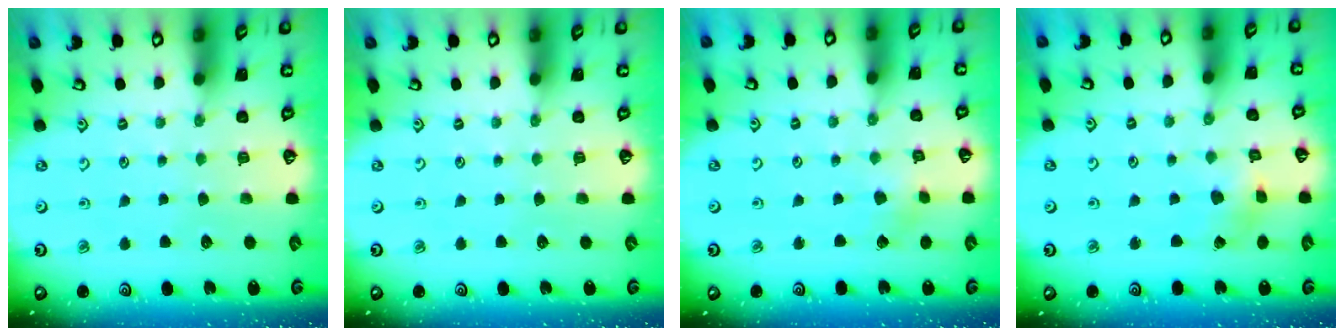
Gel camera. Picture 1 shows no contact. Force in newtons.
{"total": 0.0}
{"total": 2.9, "press": 2.9, "slide": 0.2}
{"total": 2.3, "press": 2.3, "slide": 0.5}